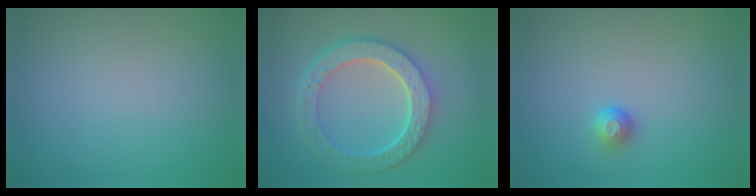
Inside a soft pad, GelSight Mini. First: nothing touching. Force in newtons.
{"total": 6.3, "press": 4.9, "slide": 4.0}
{"total": 1.2, "press": 0.9, "slide": 0.8}